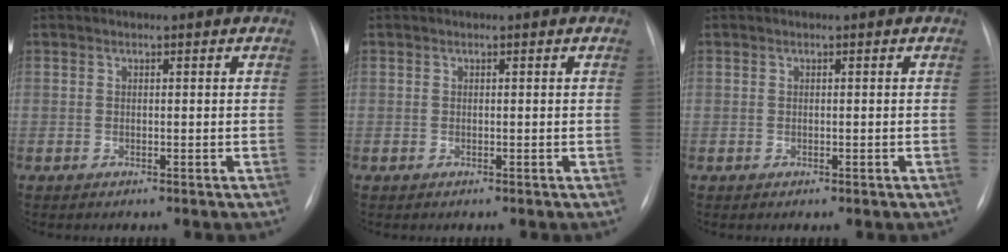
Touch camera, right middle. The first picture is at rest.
{"total": 0.0}
{"total": 0.0}